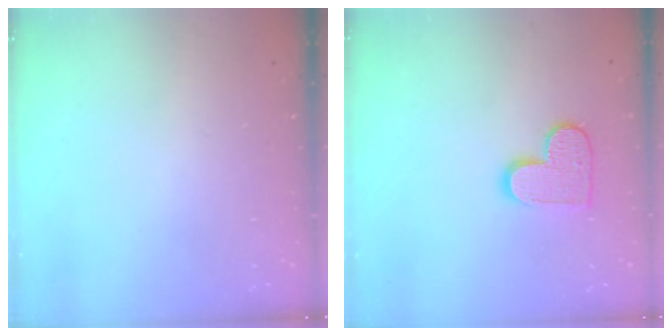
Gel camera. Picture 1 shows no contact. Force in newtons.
{"total": 10.5, "press": 10.5, "slide": 0.5}